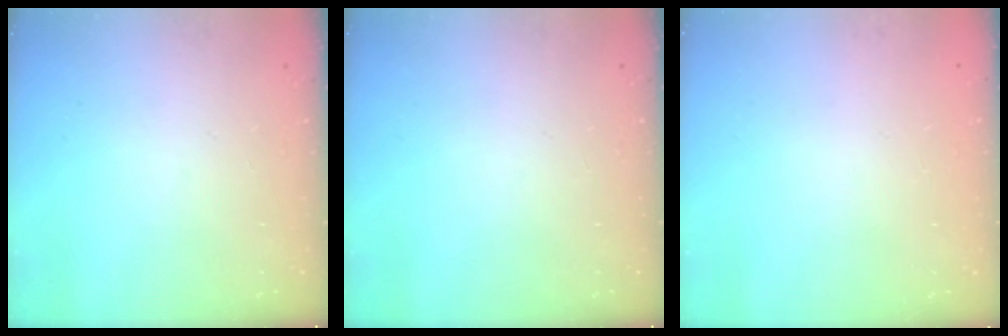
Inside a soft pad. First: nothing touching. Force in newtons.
{"total": 0.0}
{"total": 0.0}